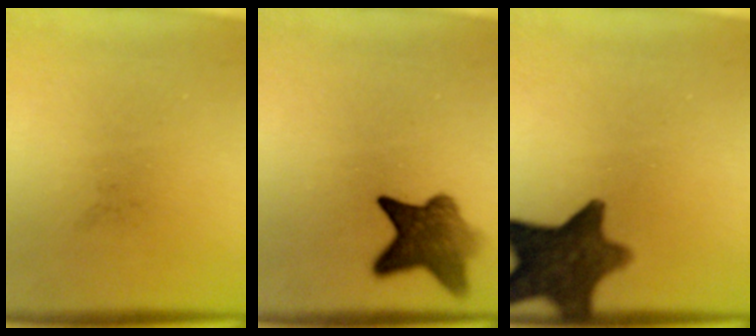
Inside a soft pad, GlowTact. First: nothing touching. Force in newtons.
{"total": 7.4}
{"total": 11.2}